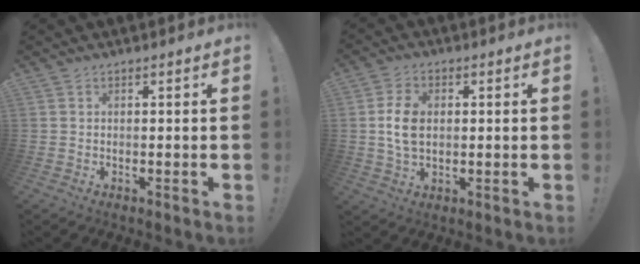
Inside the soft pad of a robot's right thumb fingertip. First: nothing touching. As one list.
[{"total": 8.8, "force": [0.5, 6.0, 6.5], "torque": [-0.113, 0.003, 0.008]}]